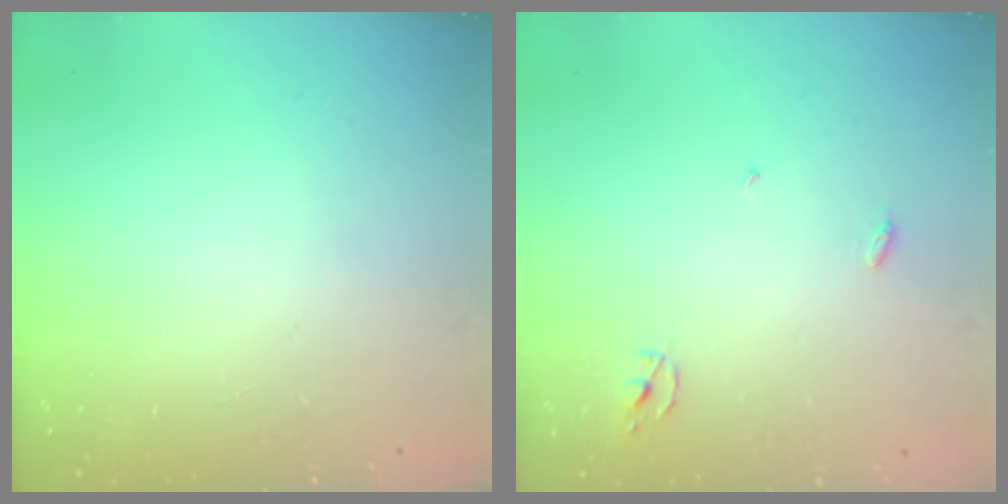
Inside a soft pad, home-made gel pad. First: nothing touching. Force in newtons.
{"total": 2.5, "press": 2.5, "slide": 0.1}